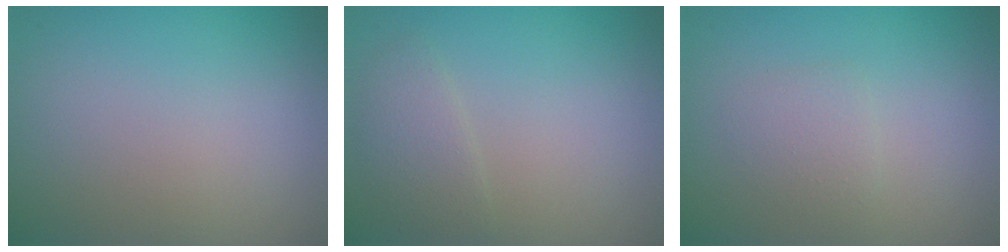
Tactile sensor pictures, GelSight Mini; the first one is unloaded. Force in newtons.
{"total": 1.9, "press": 1.9, "slide": 0.1}
{"total": 1.6, "press": 1.6, "slide": 0.1}